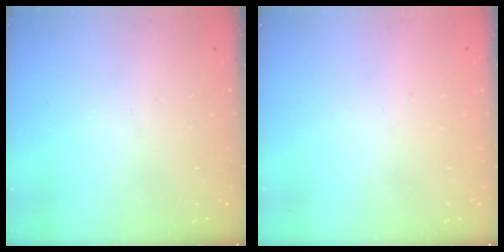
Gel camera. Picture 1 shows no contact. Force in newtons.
{"total": 1.6, "press": 1.6, "slide": 0.0}